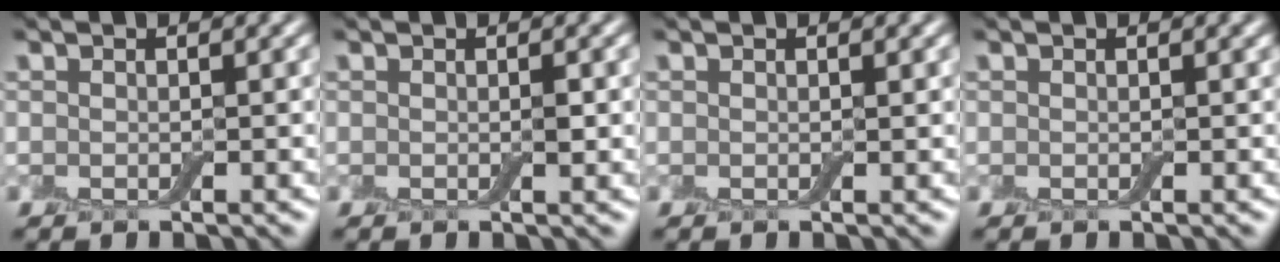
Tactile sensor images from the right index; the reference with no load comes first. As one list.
[{"total": 0.8, "force": [-0.1, 0.2, 0.7], "torque": [-0.010, 0.001, 0.001]}, {"total": 0.0}, {"total": 0.0}]